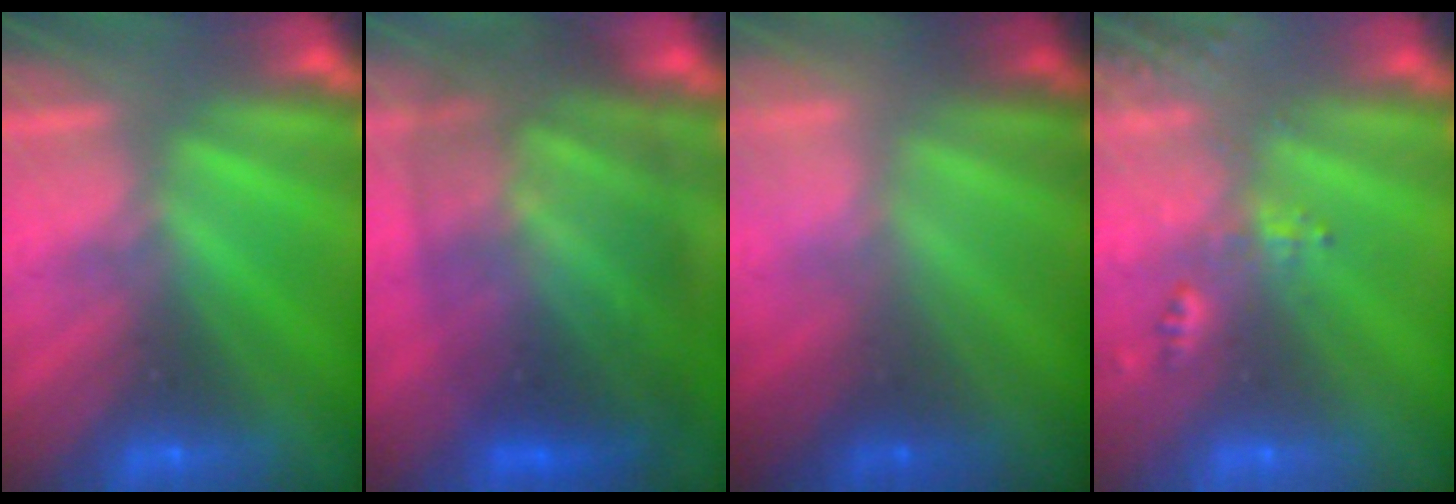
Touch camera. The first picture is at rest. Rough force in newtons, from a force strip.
{"total": 10.8}
{"total": 2.4}
{"total": 2.4}